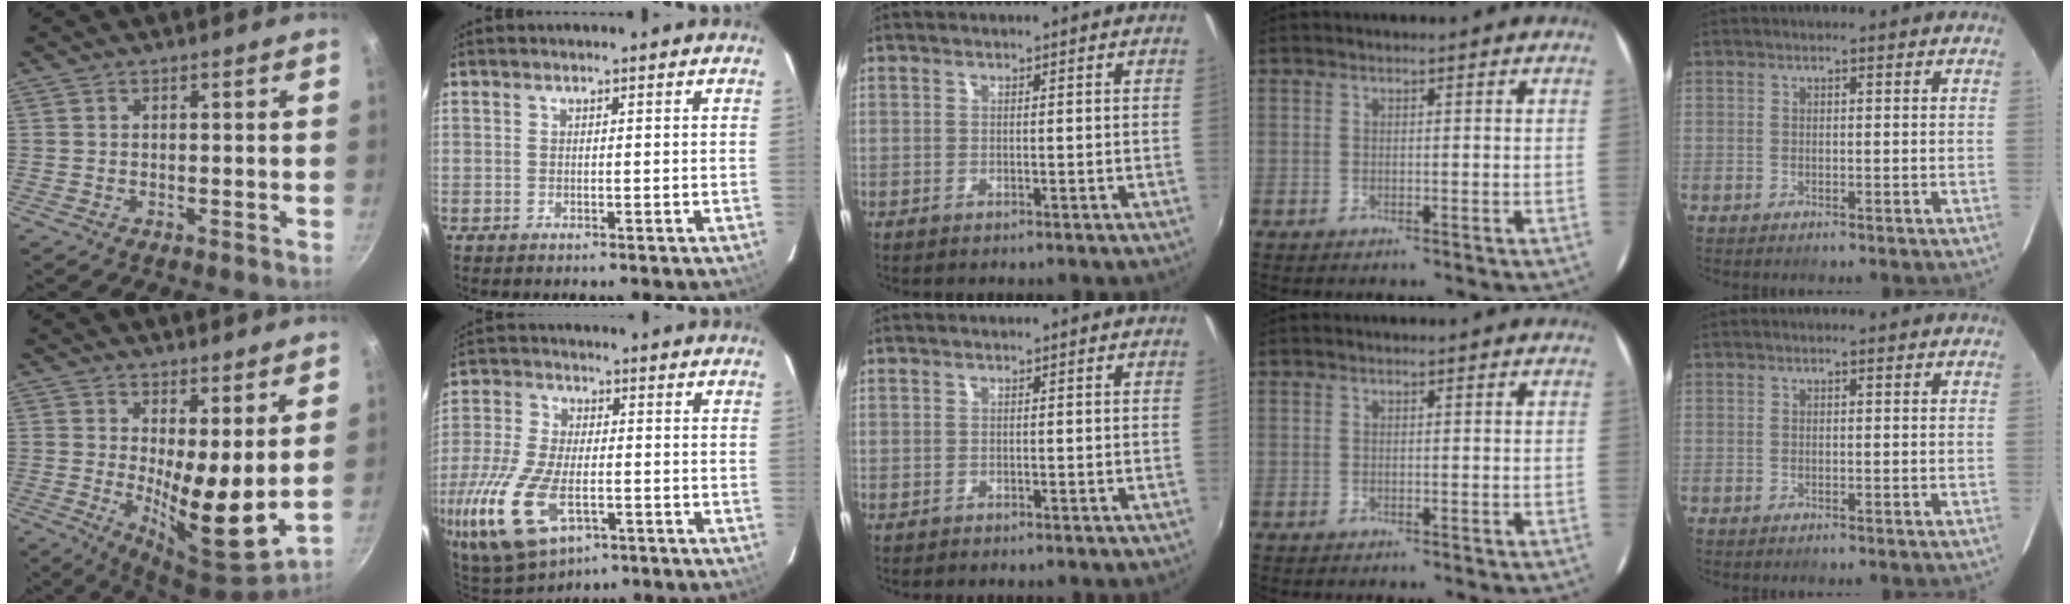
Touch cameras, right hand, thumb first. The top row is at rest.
{"thumb": {"total": 12.0, "force": [2.9, 3.4, 11.1], "torque": [-0.171, -0.053, 0.045]}, "index": {"total": 19.3, "force": [-7.7, 9.9, 14.7], "torque": [-0.346, -0.037, -0.136]}}